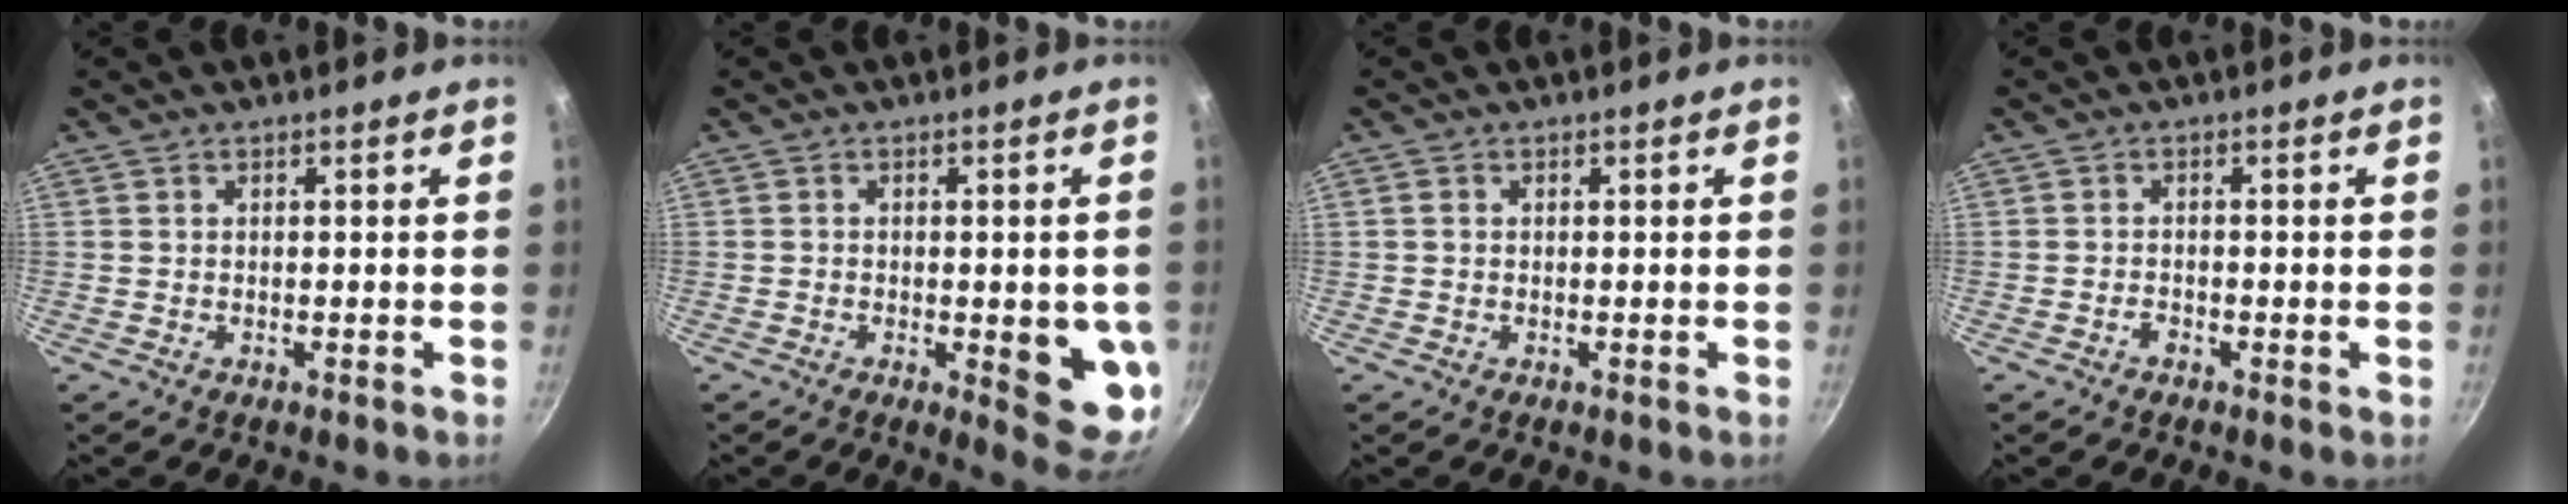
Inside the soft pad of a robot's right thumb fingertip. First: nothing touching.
{"total": 10.0, "force": [-1.7, 3.3, 9.3], "torque": [-0.087, -0.006, -0.017]}
{"total": 0.9, "force": [0.1, 0.8, 0.4], "torque": [-0.007, 0.004, 0.000]}
{"total": 1.2, "force": [-0.8, 0.5, 0.7], "torque": [-0.018, 0.005, -0.020]}